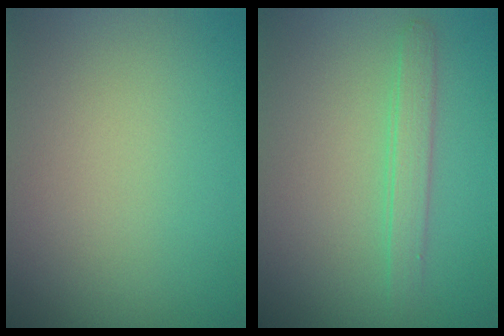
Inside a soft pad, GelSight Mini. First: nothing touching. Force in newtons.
{"total": 1.8, "press": 1.8, "slide": 0.1}